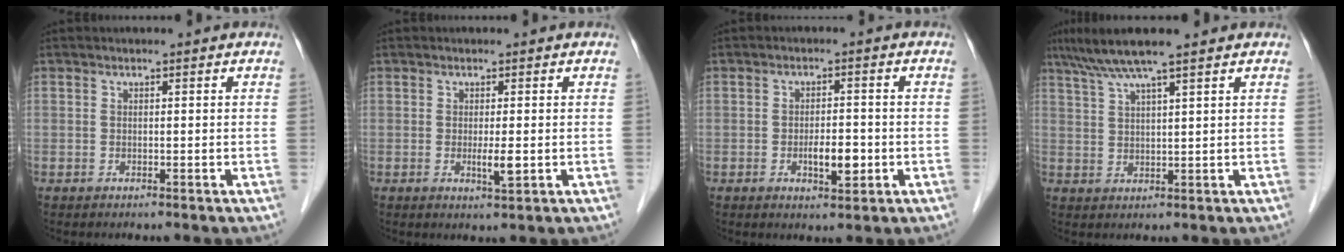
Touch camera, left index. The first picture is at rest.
{"total": 2.1, "force": [-0.2, 0.2, 2.1], "torque": [-0.039, -0.006, -0.002]}
{"total": 4.1, "force": [-1.2, 1.5, 3.7], "torque": [-0.062, 0.000, -0.015]}
{"total": 6.9, "force": [5.4, -0.6, 4.2], "torque": [-0.079, 0.028, 0.099]}